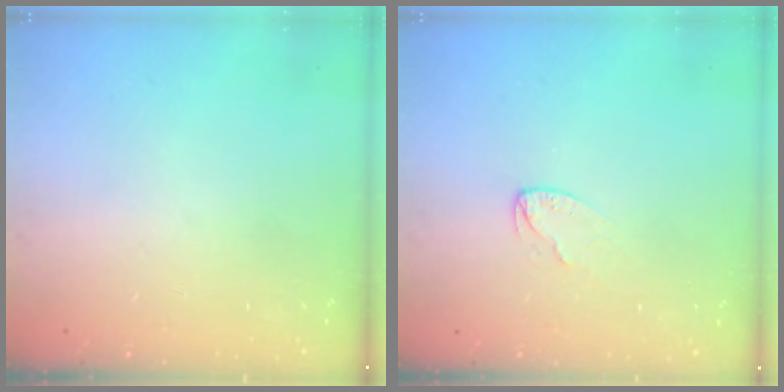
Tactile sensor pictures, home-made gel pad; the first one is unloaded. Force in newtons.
{"total": 3.0, "press": 3.0, "slide": 0.3}